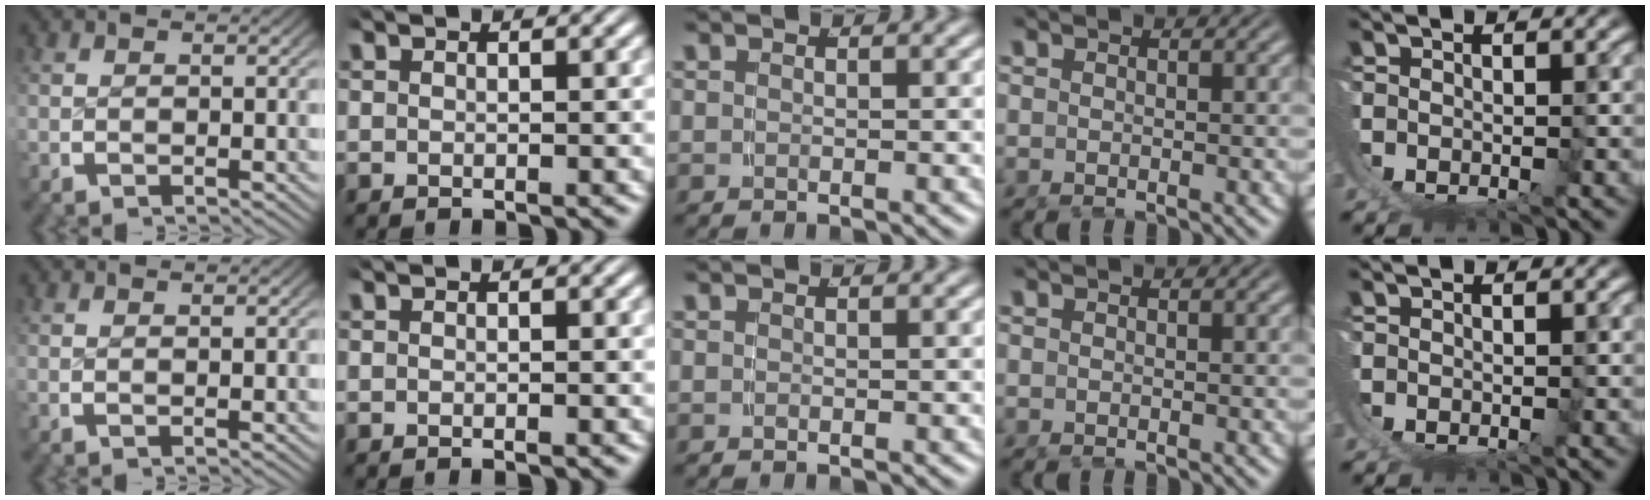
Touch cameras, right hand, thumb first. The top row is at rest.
{"thumb": {"total": 0.7, "force": [0.5, -0.2, 0.4], "torque": [-0.007, -0.002, 0.012]}}